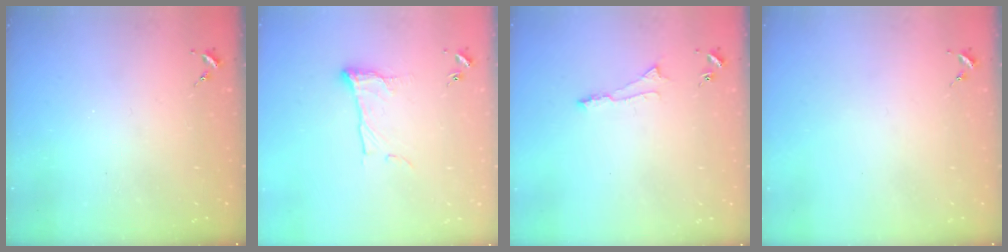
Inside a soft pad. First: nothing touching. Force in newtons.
{"total": 9.1, "press": 9.1, "slide": 0.3}
{"total": 6.8, "press": 6.8, "slide": 0.6}
{"total": 0.0}